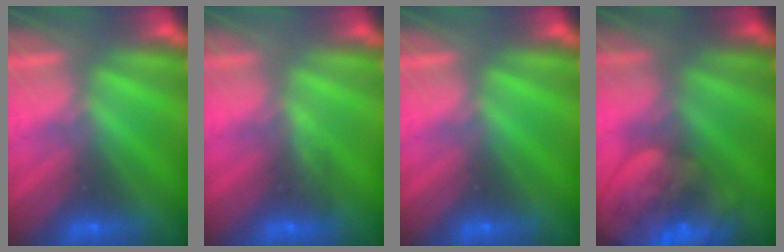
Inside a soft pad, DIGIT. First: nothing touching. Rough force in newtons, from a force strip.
{"total": 3.1}
{"total": 0.0}
{"total": 5.7}